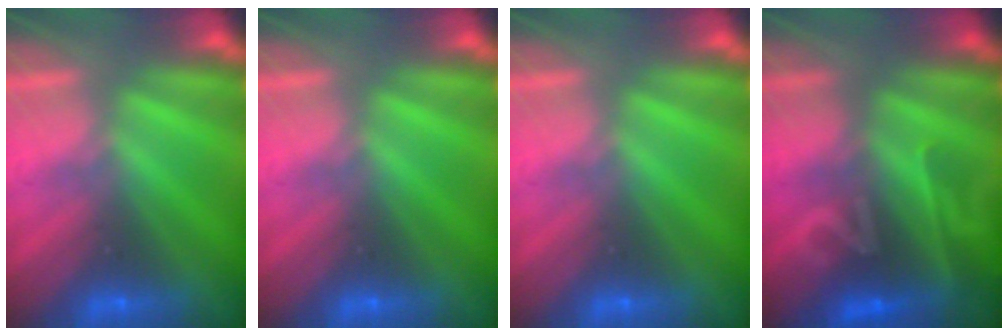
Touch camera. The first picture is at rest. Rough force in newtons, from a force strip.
{"total": 0.0}
{"total": 0.0}
{"total": 2.2}